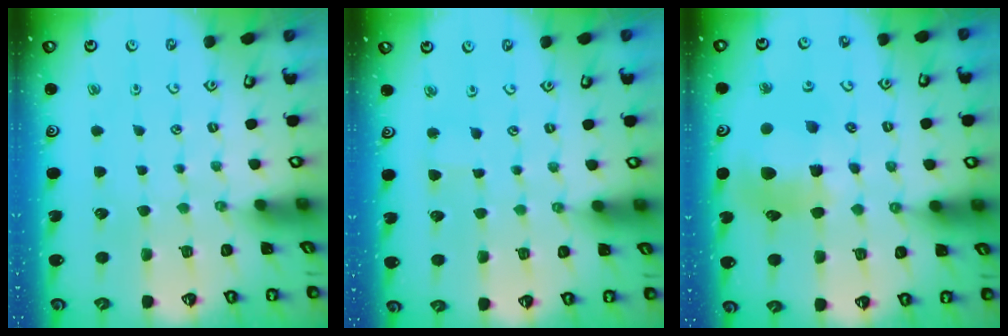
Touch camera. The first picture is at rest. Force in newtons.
{"total": 2.2, "press": 2.2, "slide": 0.2}
{"total": 13.3, "press": 13.2, "slide": 1.7}